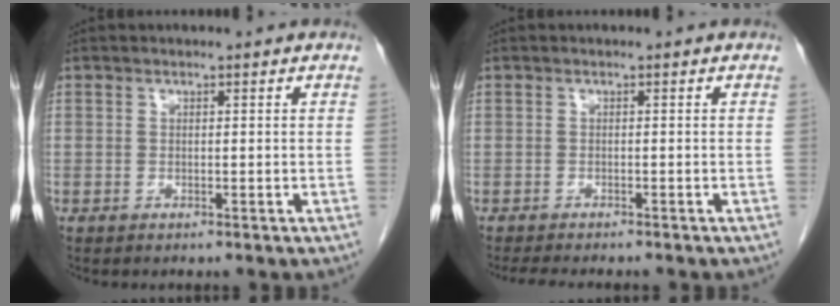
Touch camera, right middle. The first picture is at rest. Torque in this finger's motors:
{"motor_torque": [0.11, -0.07, 0.01, 0.01]}